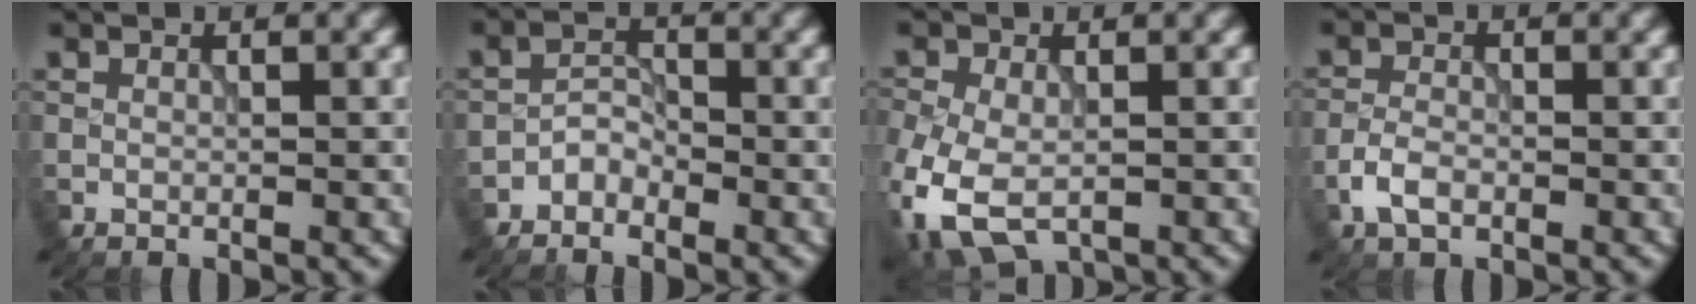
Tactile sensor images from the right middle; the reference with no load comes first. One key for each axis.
{"total": 1.8, "fx": -1.4, "fy": 1.0, "fz": 0.4, "tx": -0.004, "ty": 0.009, "tz": -0.031}
{"total": 8.7, "fx": -3.9, "fy": 5.2, "fz": 5.8, "tx": -0.151, "ty": -0.040, "tz": -0.069}
{"total": 2.5, "fx": -1.3, "fy": 1.5, "fz": 1.5, "tx": -0.031, "ty": -0.002, "tz": -0.031}